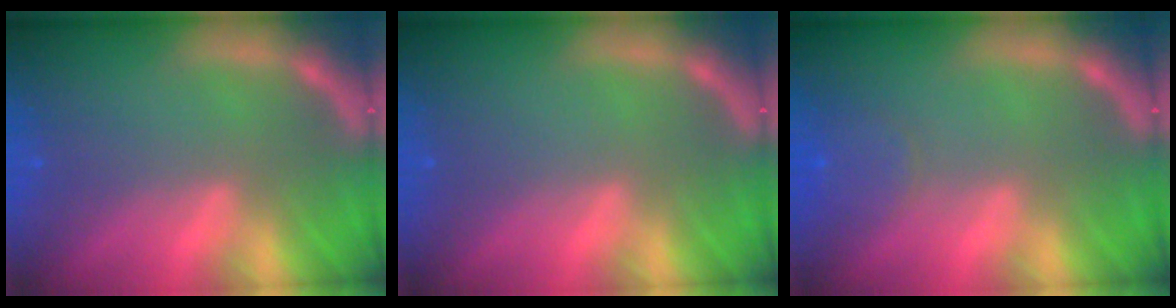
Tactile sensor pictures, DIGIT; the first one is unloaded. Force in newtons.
{"total": 0.0}
{"total": 2.4}